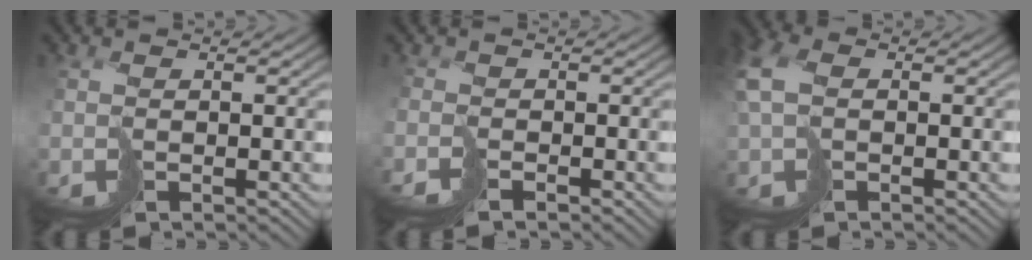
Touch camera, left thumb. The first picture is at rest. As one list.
[{"total": 1.3, "force": [-1.1, -0.3, -0.7], "torque": [0.031, 0.002, -0.022]}, {"total": 4.6, "force": [0.3, 3.2, 3.2], "torque": [-0.095, 0.001, 0.002]}]